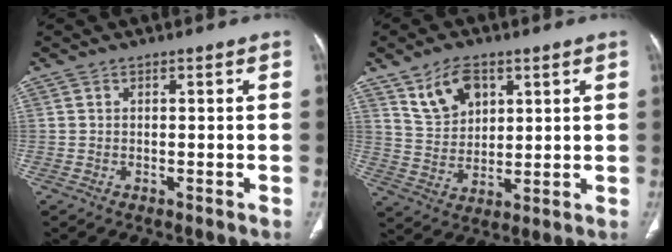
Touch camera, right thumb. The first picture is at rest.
{"total": 9.0, "force": [4.9, 5.6, 5.1], "torque": [-0.072, -0.022, 0.100]}